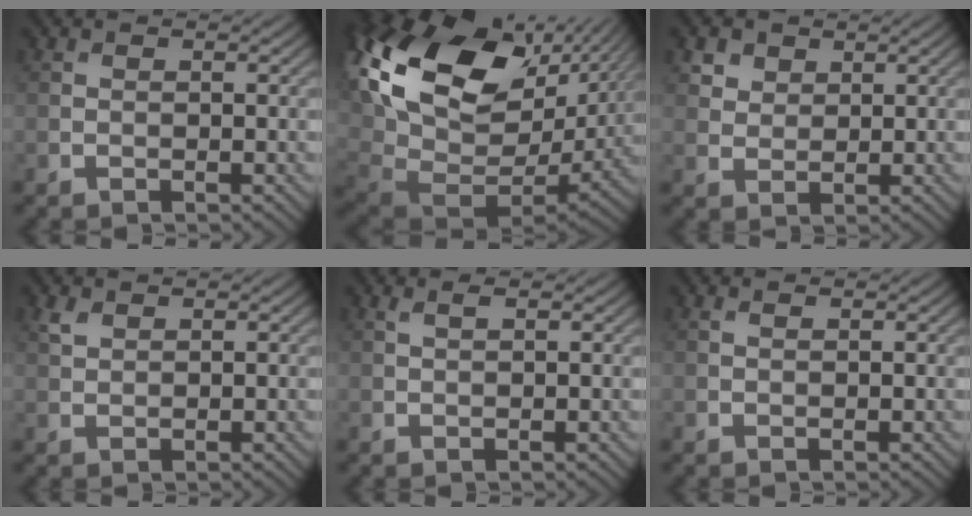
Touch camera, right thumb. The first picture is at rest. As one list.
[{"total": 21.6, "force": [6.6, 13.5, 15.6], "torque": [-0.344, -0.003, 0.151]}, {"total": 3.3, "force": [2.1, 2.3, 1.2], "torque": [-0.036, -0.008, 0.050]}, {"total": 1.5, "force": [1.0, 0.7, 0.8], "torque": [-0.022, 0.001, 0.023]}, {"total": 1.1, "force": [0.7, 0.3, 0.9], "torque": [-0.022, 0.005, 0.014]}, {"total": 0.7, "force": [0.5, 0.3, 0.4], "torque": [-0.011, 0.003, 0.009]}]